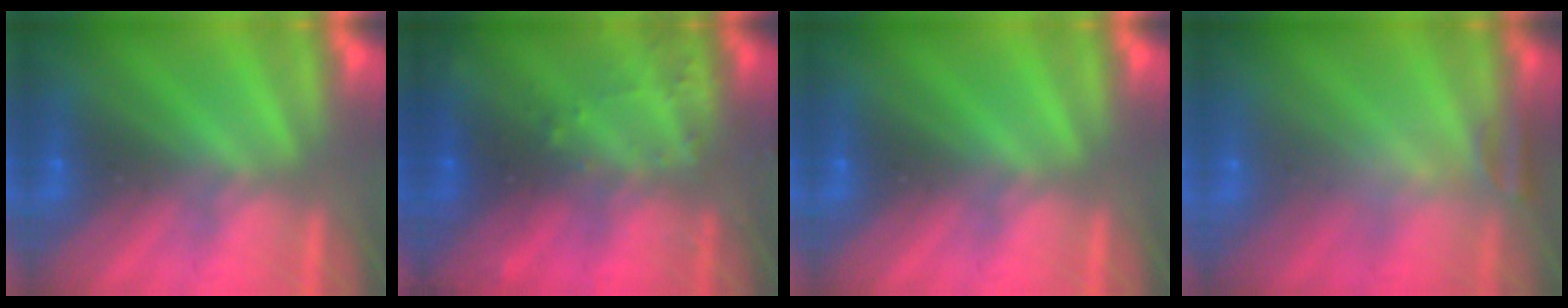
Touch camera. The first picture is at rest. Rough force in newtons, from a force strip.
{"total": 3.0}
{"total": 0.0}
{"total": 2.4}